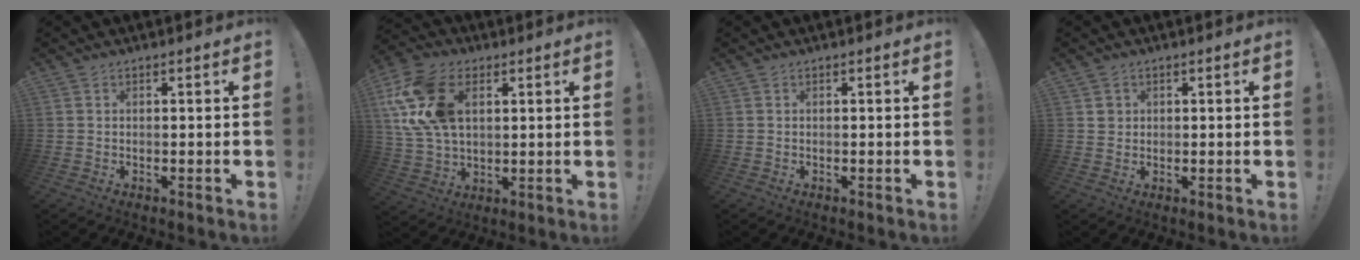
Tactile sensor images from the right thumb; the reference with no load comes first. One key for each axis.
{"total": 18.4, "fx": 5.8, "fy": 12.3, "fz": 12.4, "tx": -0.234, "ty": -0.013, "tz": 0.108}
{"total": 0.0}
{"total": 2.2, "fx": 0.9, "fy": 2.0, "fz": 0.2, "tx": 0.011, "ty": -0.004, "tz": 0.014}